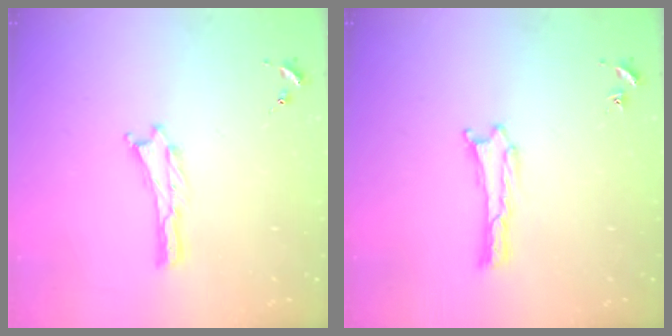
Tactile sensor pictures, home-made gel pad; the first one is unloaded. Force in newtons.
{"total": 0.0}